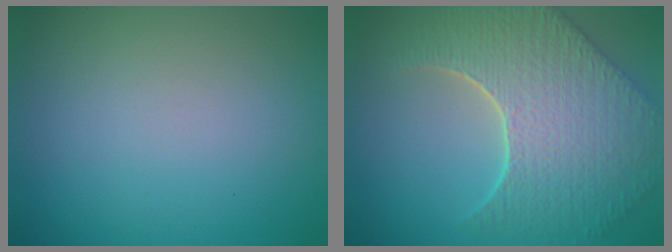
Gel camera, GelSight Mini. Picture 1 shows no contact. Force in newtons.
{"total": 9.4, "press": 6.6, "slide": 6.6}